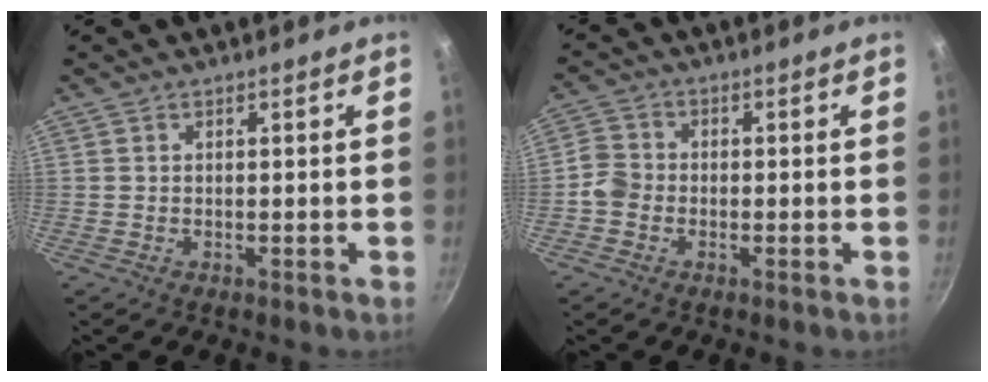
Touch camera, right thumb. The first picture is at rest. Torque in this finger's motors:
{"motor_torque": [0.85, 0.51, 0.38, 0.17, -0.02]}